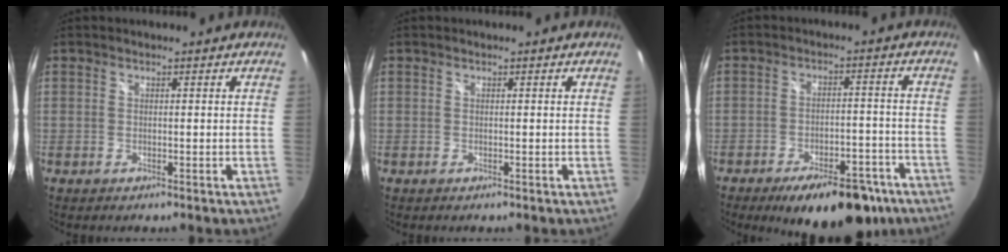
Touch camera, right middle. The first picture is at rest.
{"total": 0.0}
{"total": 15.3, "force": [-11.0, 5.9, 8.8], "torque": [-0.135, -0.008, -0.144]}